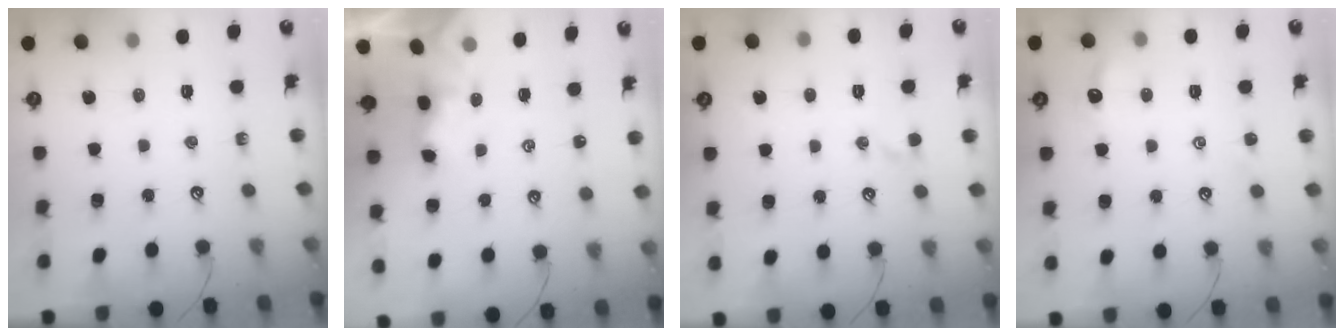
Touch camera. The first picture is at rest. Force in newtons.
{"total": 1.2, "press": 1.1, "slide": 0.5}
{"total": 0.9, "press": 0.8, "slide": 0.4}
{"total": 2.1, "press": 2.1, "slide": 0.5}